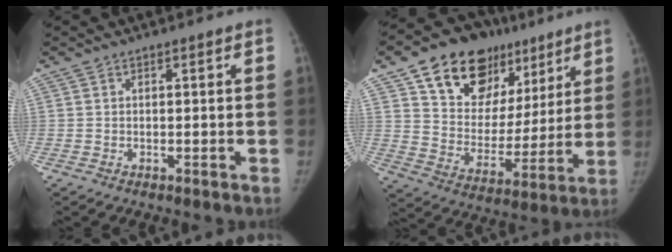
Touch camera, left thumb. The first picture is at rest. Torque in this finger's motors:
{"motor_torque": [1.52, 1.60, 0.42, -0.03, 0.06]}